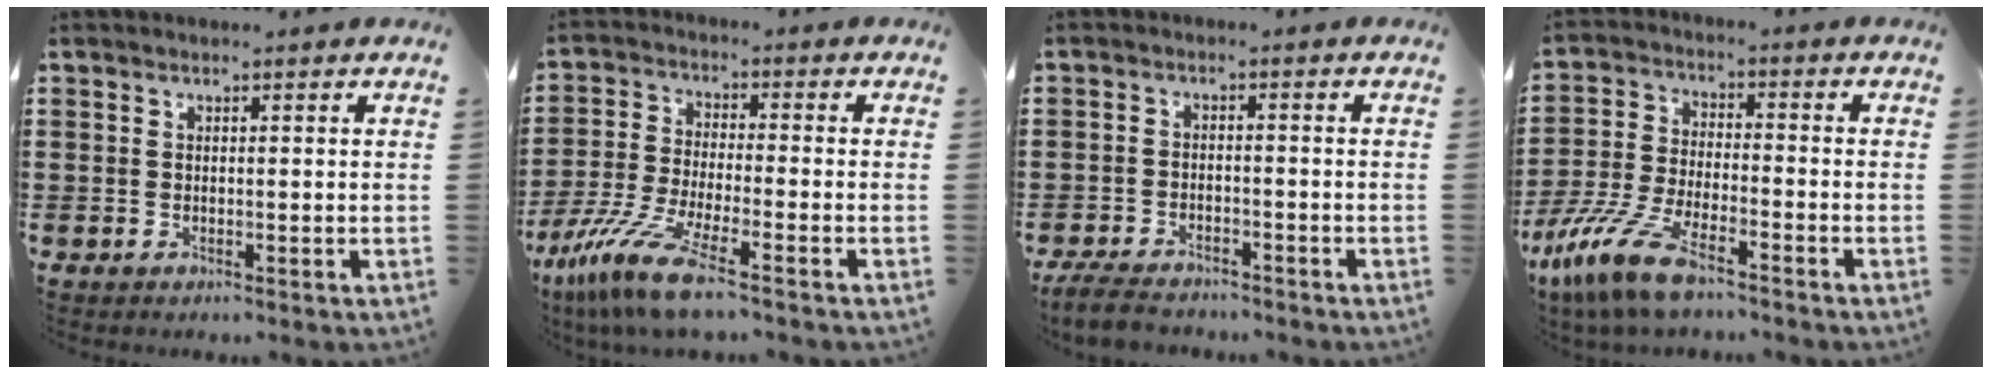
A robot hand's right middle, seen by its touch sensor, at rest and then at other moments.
{"total": 10.1, "force": [-7.2, 1.3, 7.0], "torque": [-0.168, -0.012, -0.148]}
{"total": 3.9, "force": [-3.7, 0.8, 1.0], "torque": [-0.032, -0.001, -0.078]}
{"total": 10.7, "force": [-8.1, 2.2, 6.7], "torque": [-0.166, 0.001, -0.166]}